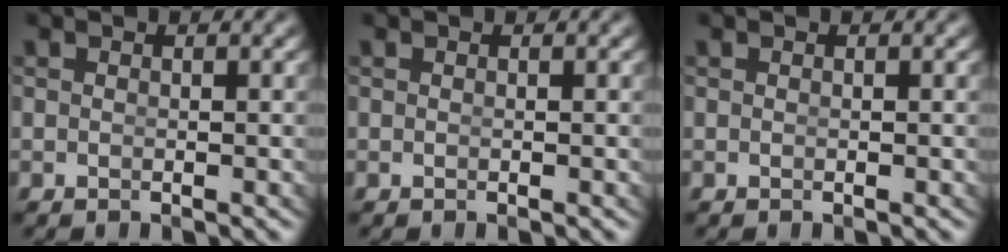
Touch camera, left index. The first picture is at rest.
{"total": 0.0}
{"total": 0.0}